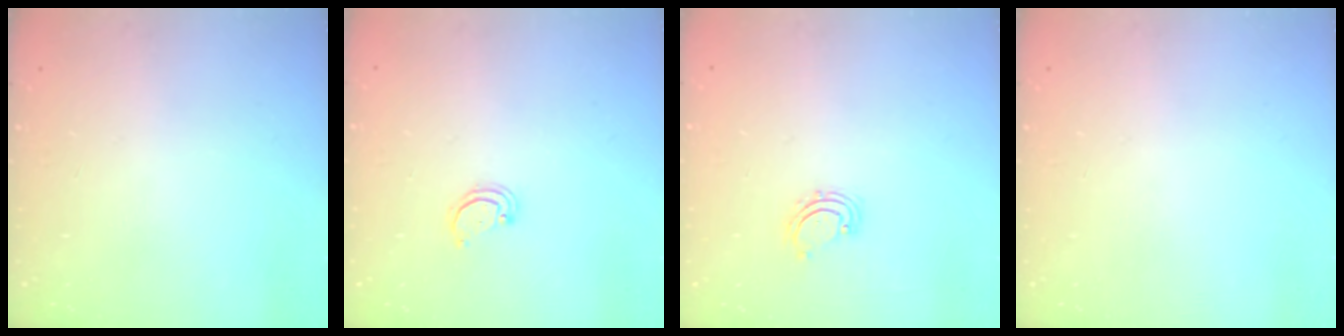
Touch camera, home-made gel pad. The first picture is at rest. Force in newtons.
{"total": 2.2, "press": 2.2, "slide": 0.2}
{"total": 2.9, "press": 2.9, "slide": 0.4}
{"total": 0.0}